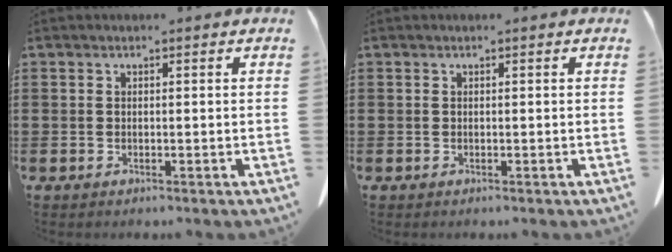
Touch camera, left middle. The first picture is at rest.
{"total": 0.0}